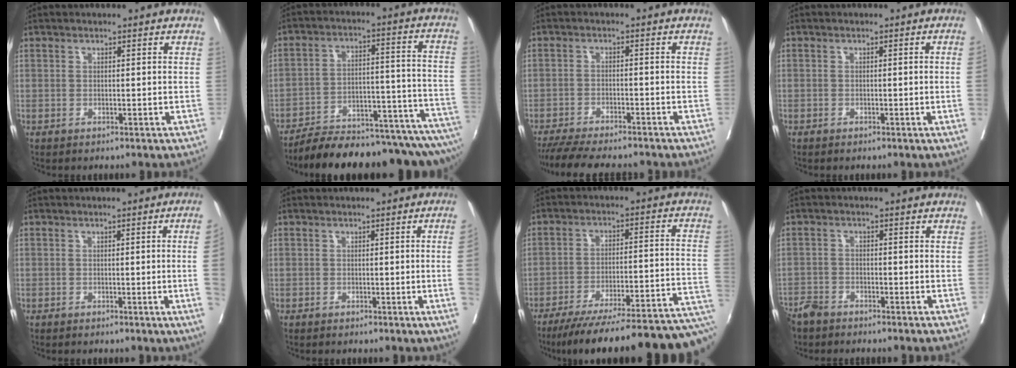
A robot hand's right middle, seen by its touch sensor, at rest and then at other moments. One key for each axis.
{"total": 23.3, "fx": -21.1, "fy": 2.3, "fz": 9.6, "tx": -0.081, "ty": 0.015, "tz": -0.293}
{"total": 12.6, "fx": -11.2, "fy": 2.0, "fz": 5.4, "tx": -0.091, "ty": -0.016, "tz": -0.161}
{"total": 1.2, "fx": -0.2, "fy": -0.5, "fz": 1.0, "tx": -0.008, "ty": 0.000, "tz": -0.005}
{"total": 4.4, "fx": -0.7, "fy": -1.6, "fz": 4.1, "tx": -0.039, "ty": -0.007, "tz": -0.011}
{"total": 3.4, "fx": -0.6, "fy": -1.3, "fz": 3.1, "tx": -0.033, "ty": -0.005, "tz": -0.009}
{"total": 25.9, "fx": -21.5, "fy": 2.2, "fz": 14.4, "tx": -0.133, "ty": -0.005, "tz": -0.289}
{"total": 3.9, "fx": -3.5, "fy": 1.4, "fz": 0.9, "tx": -0.018, "ty": -0.005, "tz": -0.069}